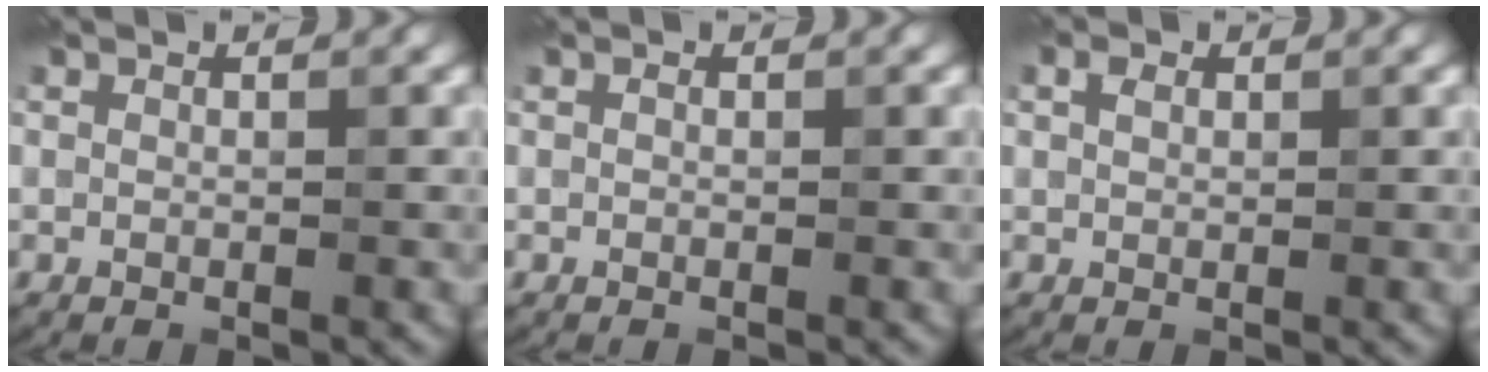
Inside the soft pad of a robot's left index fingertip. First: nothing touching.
{"total": 0.0}
{"total": 1.1, "force": [0.6, 0.8, 0.4], "torque": [-0.009, 0.012, 0.008]}